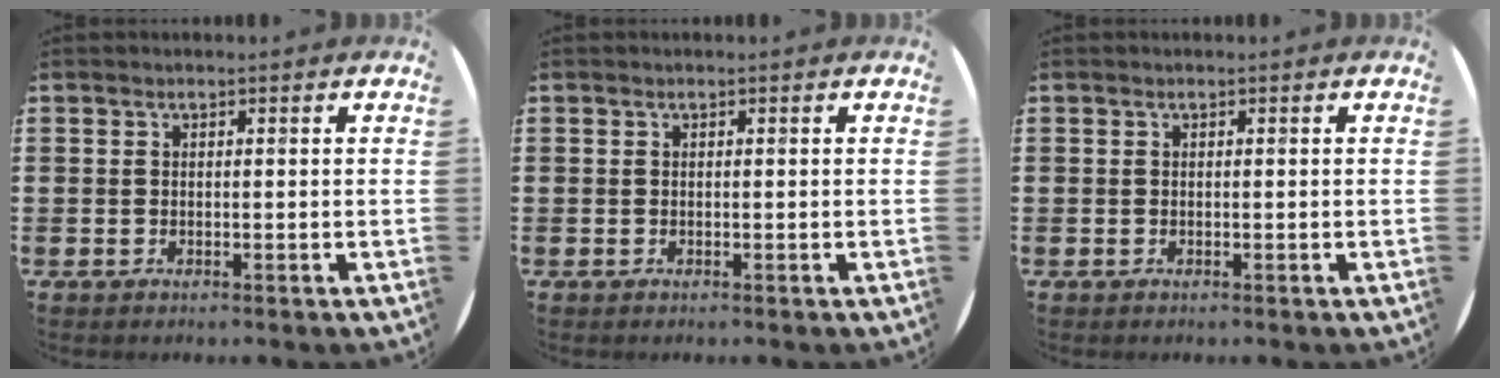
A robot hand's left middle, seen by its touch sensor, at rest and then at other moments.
{"total": 0.0}
{"total": 0.0}